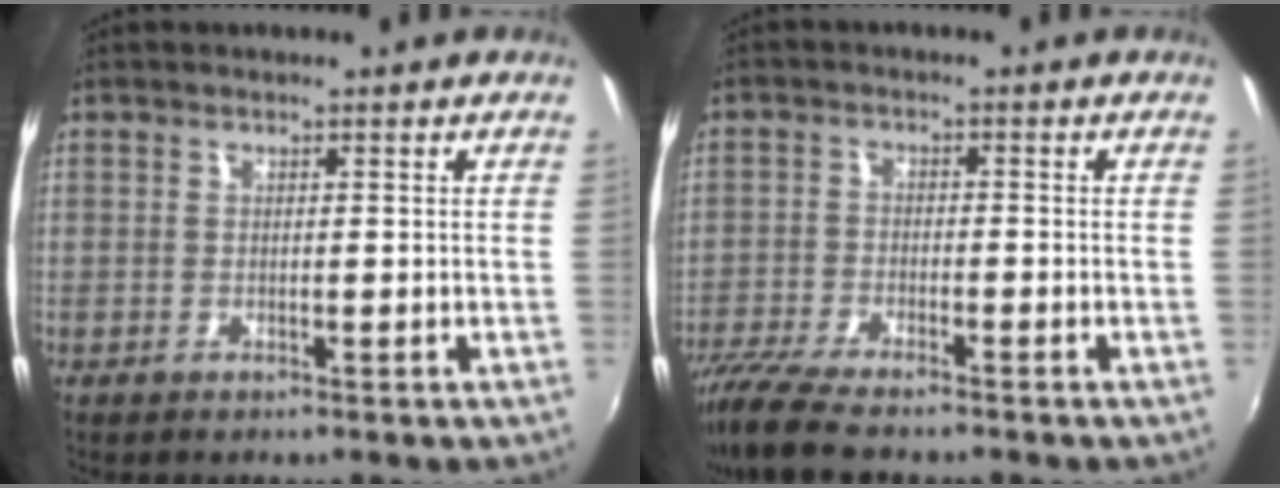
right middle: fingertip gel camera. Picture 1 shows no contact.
{"total": 10.4, "force": [-8.8, 1.6, 5.3], "torque": [-0.133, -0.032, -0.163]}